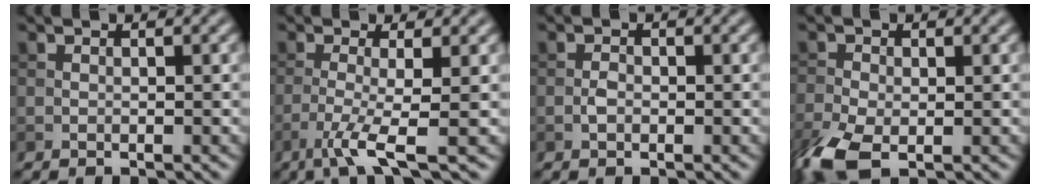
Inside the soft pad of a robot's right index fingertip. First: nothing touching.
{"total": 4.3, "force": [-1.9, 0.6, 3.8], "torque": [-0.071, -0.005, -0.046]}
{"total": 1.0, "force": [-0.4, 0.6, 0.7], "torque": [-0.013, 0.001, -0.010]}
{"total": 5.5, "force": [-2.5, 2.9, 4.0], "torque": [-0.101, -0.015, -0.055]}